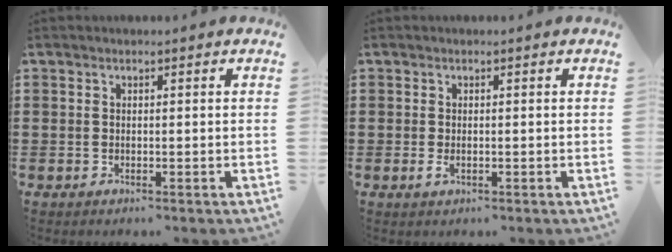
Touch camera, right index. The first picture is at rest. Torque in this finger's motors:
{"motor_torque": [0.95, 1.07, 0.01, -0.01]}